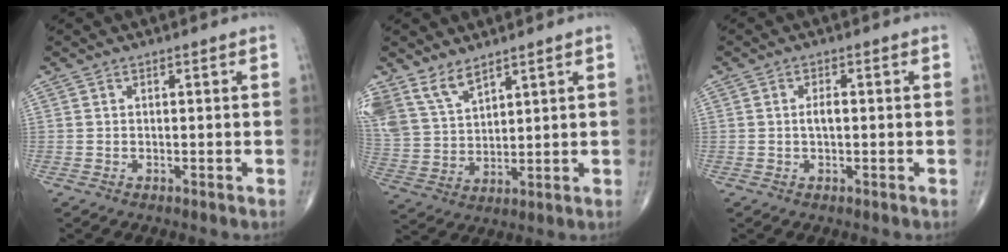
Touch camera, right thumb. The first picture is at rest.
{"total": 8.8, "force": [6.5, 4.1, 4.3], "torque": [-0.078, -0.027, 0.149]}
{"total": 1.9, "force": [-0.1, 0.9, 1.7], "torque": [-0.032, 0.003, -0.003]}